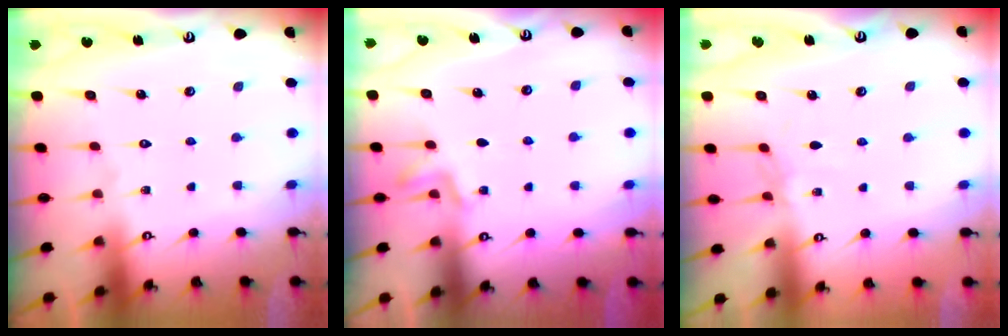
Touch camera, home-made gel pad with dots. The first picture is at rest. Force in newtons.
{"total": 1.9, "press": 1.2, "slide": 1.4}
{"total": 2.8, "press": 2.7, "slide": 0.4}